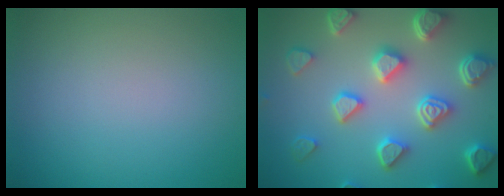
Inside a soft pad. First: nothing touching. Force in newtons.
{"total": 6.7, "press": 5.5, "slide": 3.7}